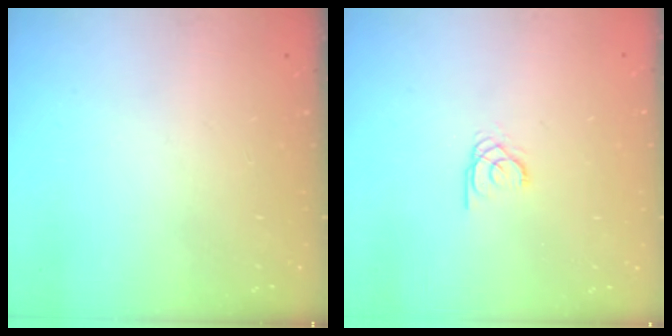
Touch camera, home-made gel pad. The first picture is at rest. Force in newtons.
{"total": 1.9, "press": 1.9, "slide": 0.1}